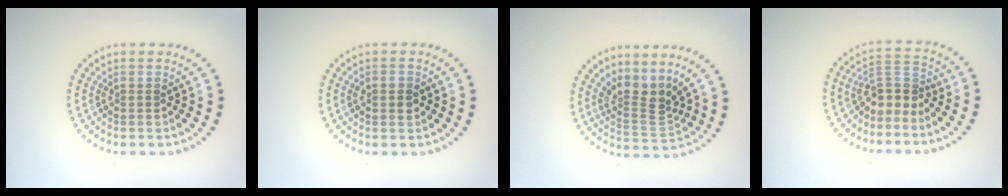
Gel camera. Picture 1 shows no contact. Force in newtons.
{"total": 1.8, "press": 1.8, "slide": 0.2}
{"total": 3.3, "press": 2.3, "slide": 2.3}
{"total": 2.9, "press": 2.1, "slide": 2.0}